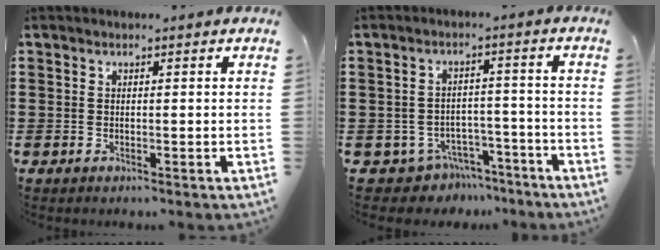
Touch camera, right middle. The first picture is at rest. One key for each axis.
{"total": 4.3, "fx": -3.9, "fy": 1.6, "fz": 0.6, "tx": -0.026, "ty": 0.009, "tz": -0.083}